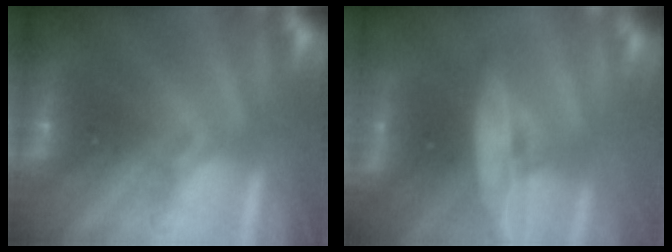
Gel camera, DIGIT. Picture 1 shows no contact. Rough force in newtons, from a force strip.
{"total": 8.1}